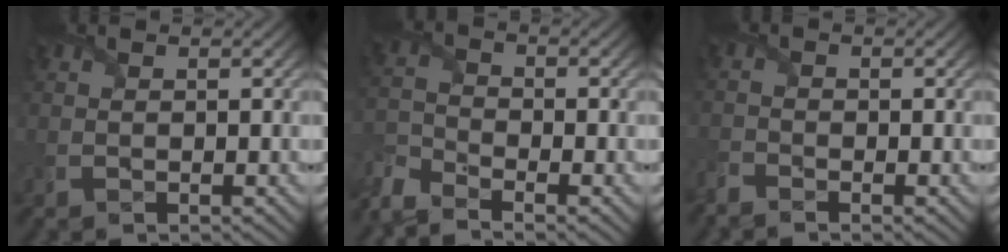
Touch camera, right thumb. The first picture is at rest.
{"total": 5.9, "force": [-5.1, 2.0, 2.4], "torque": [-0.066, -0.020, -0.116]}
{"total": 2.2, "force": [-2.1, 0.4, 0.4], "torque": [-0.016, -0.012, -0.055]}